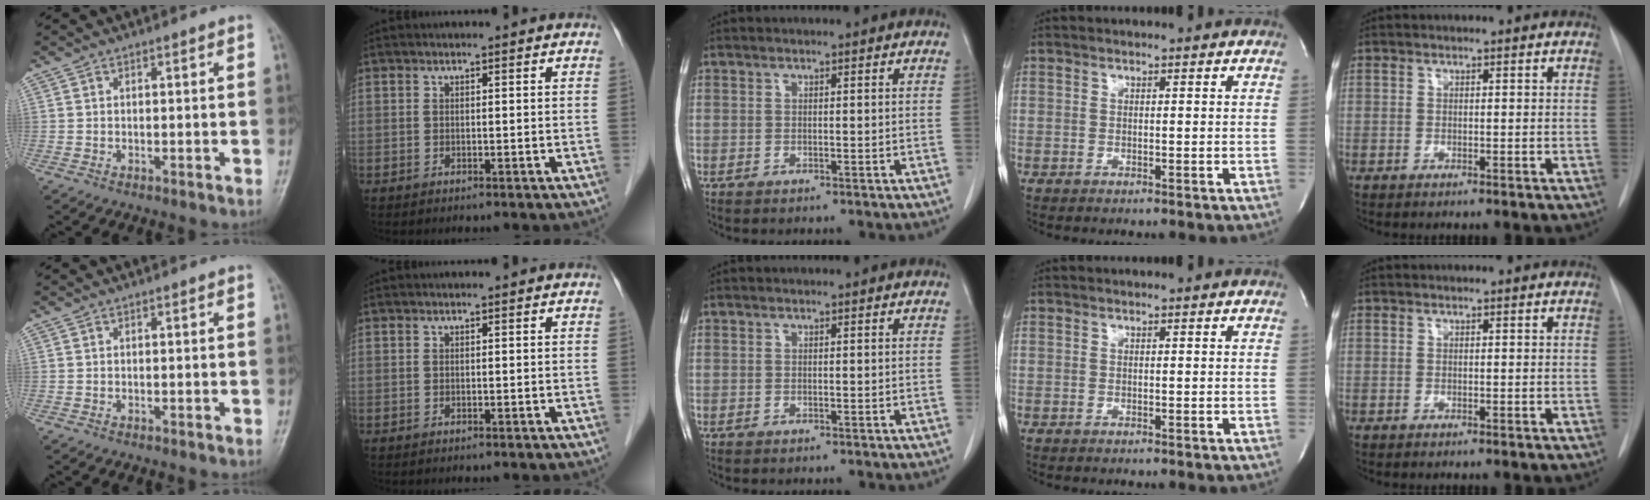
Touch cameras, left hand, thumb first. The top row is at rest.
{}